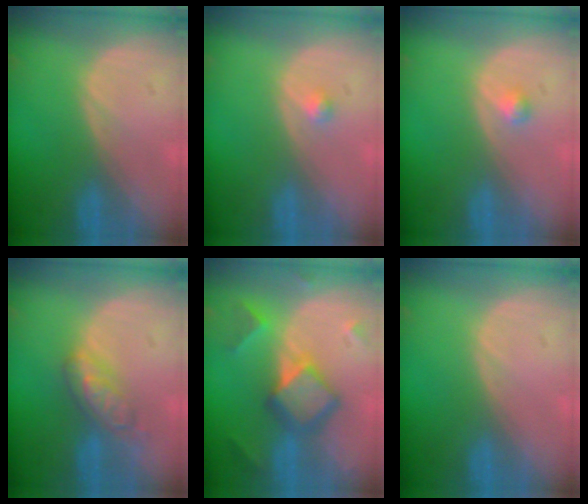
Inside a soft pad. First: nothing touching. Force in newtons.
{"total": 1.0, "press": 1.0, "slide": 0.1}
{"total": 1.1, "press": 1.1, "slide": 0.1}
{"total": 5.9, "press": 5.1, "slide": 2.9}
{"total": 7.9, "press": 7.9, "slide": 0.6}
{"total": 0.0}